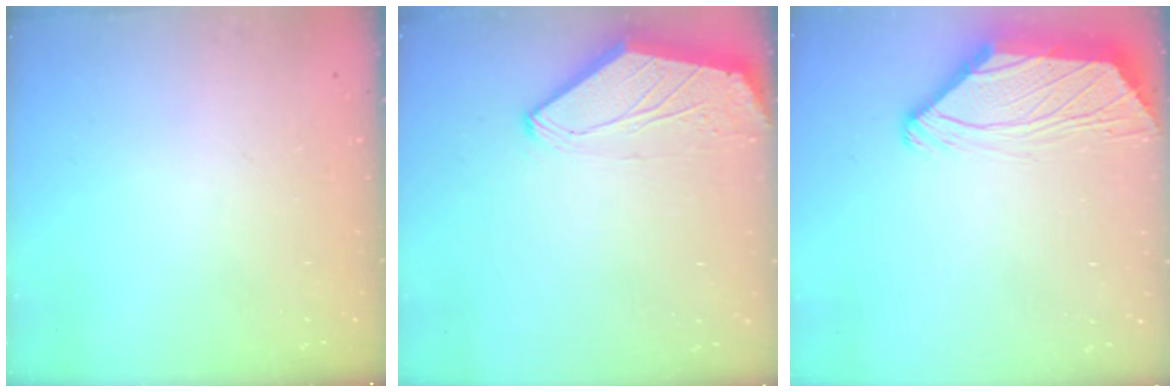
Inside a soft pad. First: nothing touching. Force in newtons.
{"total": 0.0}
{"total": 2.8, "press": 2.8, "slide": 0.5}